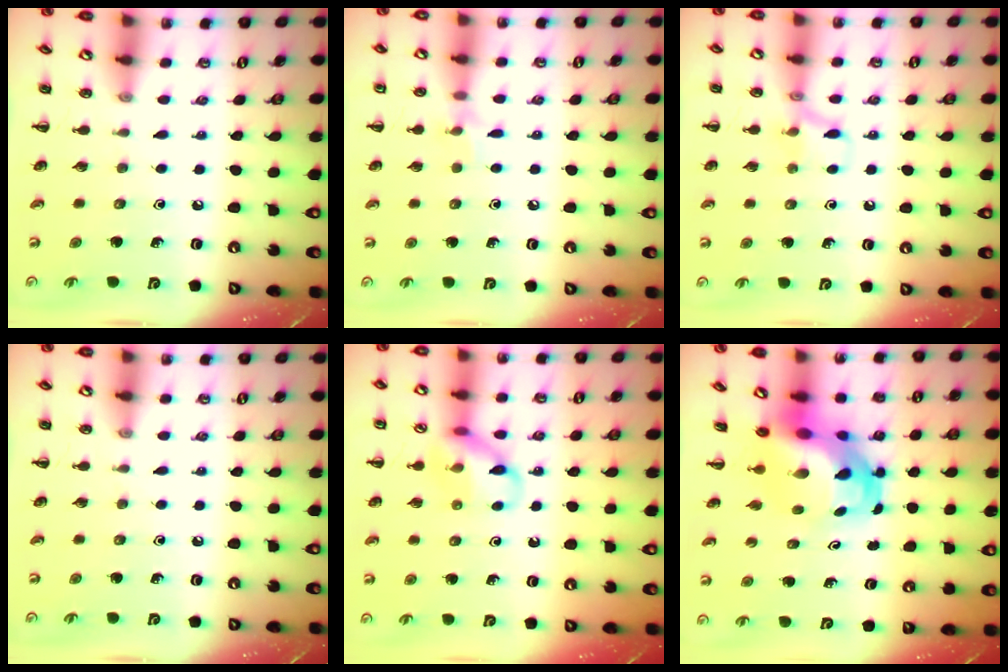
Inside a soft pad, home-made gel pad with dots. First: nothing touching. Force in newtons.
{"total": 5.9, "press": 5.7, "slide": 1.6}
{"total": 7.6, "press": 7.5, "slide": 1.1}
{"total": 0.0}
{"total": 11.0, "press": 11.0, "slide": 1.2}
{"total": 6.4, "press": 6.1, "slide": 1.9}